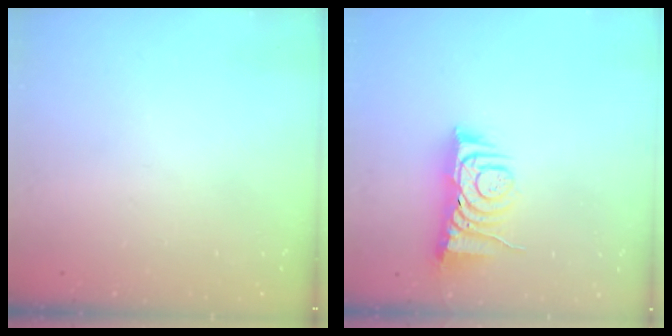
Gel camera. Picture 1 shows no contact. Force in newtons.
{"total": 7.7, "press": 7.7, "slide": 0.7}